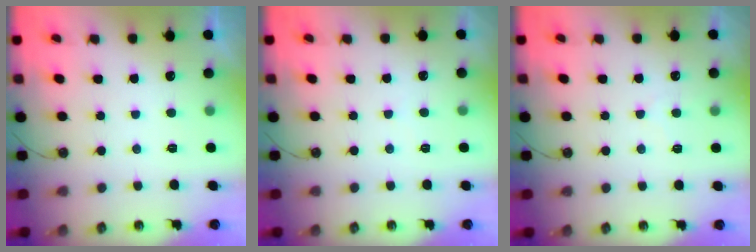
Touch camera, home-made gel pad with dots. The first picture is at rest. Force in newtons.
{"total": 2.3, "press": 2.2, "slide": 0.4}
{"total": 3.3, "press": 3.3, "slide": 0.5}